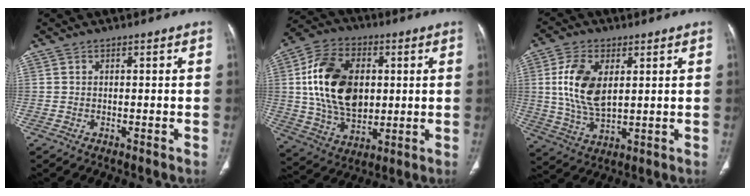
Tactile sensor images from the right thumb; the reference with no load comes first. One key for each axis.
{"total": 19.2, "fx": 2.6, "fy": 12.9, "fz": 14.0, "tx": -0.224, "ty": -0.001, "tz": 0.053}
{"total": 11.6, "fx": 2.6, "fy": 6.4, "fz": 9.4, "tx": -0.184, "ty": -0.012, "tz": 0.054}